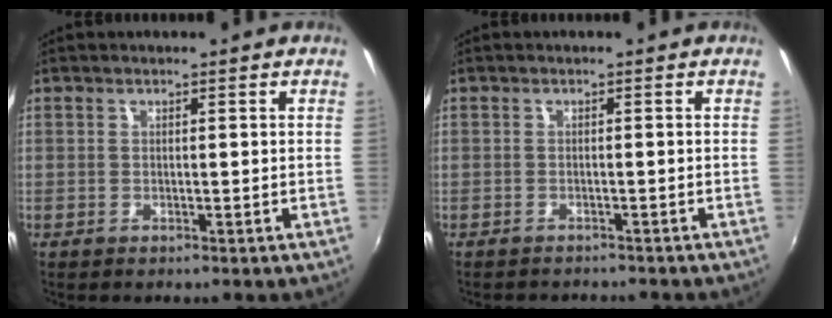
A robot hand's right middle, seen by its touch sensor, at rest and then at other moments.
{"total": 3.2, "force": [-3.0, 0.9, 0.7], "torque": [-0.022, -0.006, -0.042]}